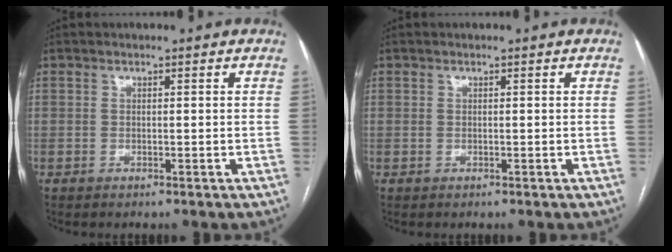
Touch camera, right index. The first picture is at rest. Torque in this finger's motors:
{"motor_torque": [-0.19, -0.08, -0.08, 0.00]}